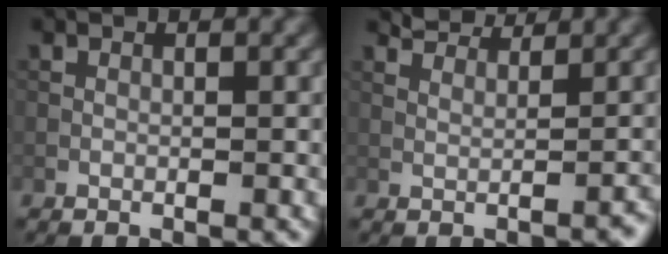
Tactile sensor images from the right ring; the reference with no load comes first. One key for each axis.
{"total": 2.6, "fx": 2.3, "fy": 0.6, "fz": 1.0, "tx": -0.018, "ty": -0.002, "tz": 0.039}